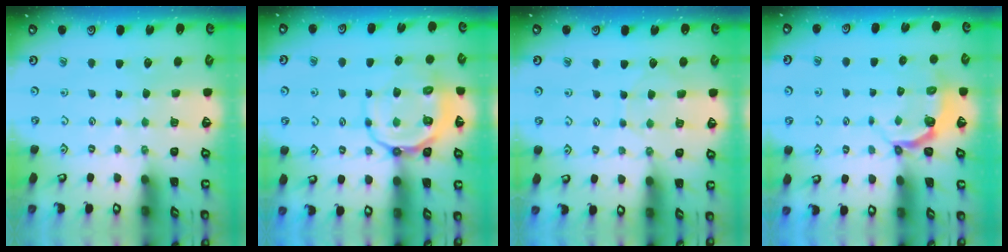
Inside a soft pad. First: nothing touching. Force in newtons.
{"total": 12.7, "press": 12.5, "slide": 2.4}
{"total": 5.0, "press": 4.9, "slide": 0.6}
{"total": 3.9, "press": 3.0, "slide": 2.6}